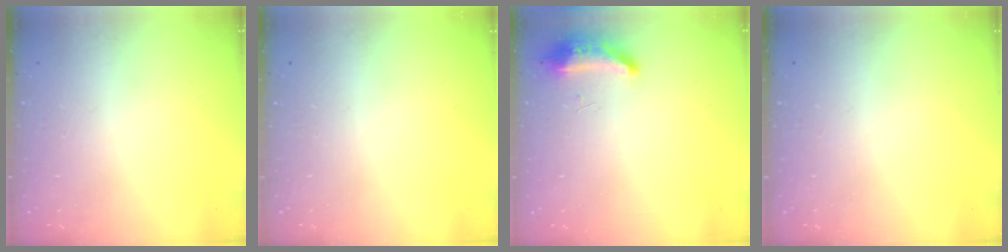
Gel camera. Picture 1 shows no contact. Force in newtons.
{"total": 0.0}
{"total": 8.5, "press": 8.4, "slide": 1.6}
{"total": 0.0}